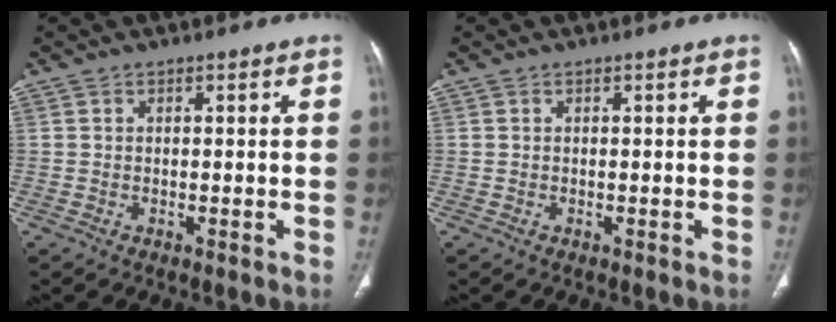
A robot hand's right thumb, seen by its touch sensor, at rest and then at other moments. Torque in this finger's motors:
{"motor_torque": [-0.13, 0.13, -0.14, 0.14, 0.02]}